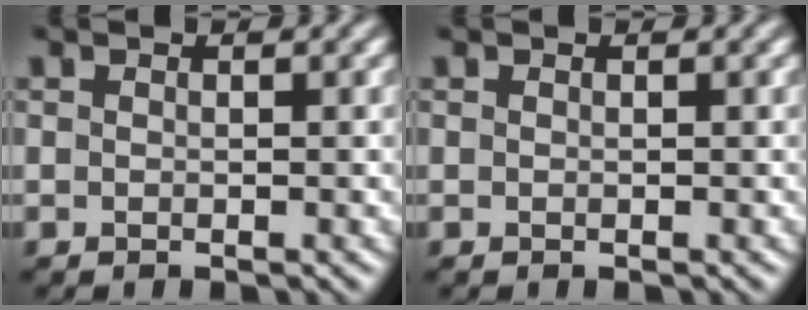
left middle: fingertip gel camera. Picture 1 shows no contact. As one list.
[{"total": 0.0}]